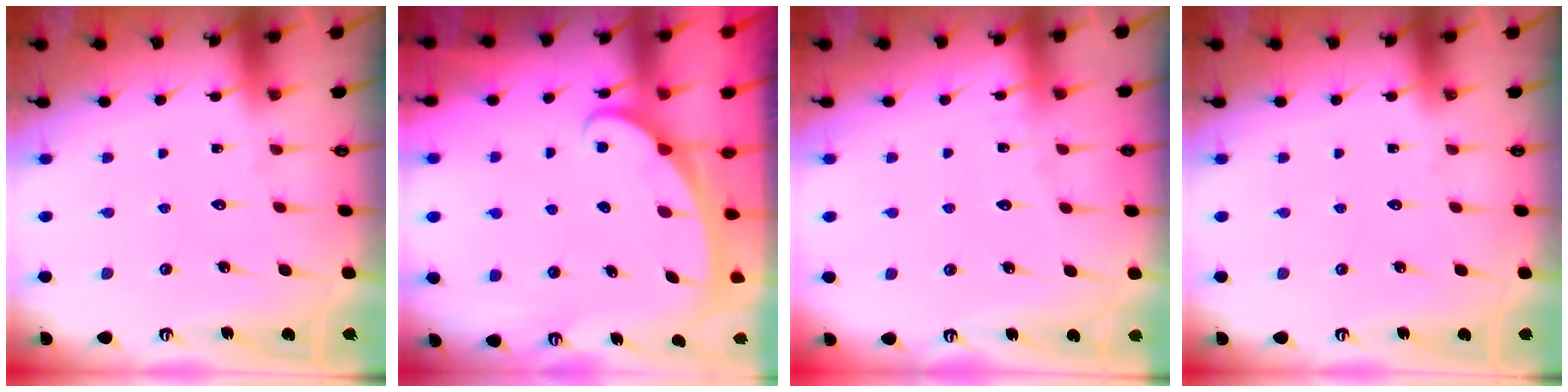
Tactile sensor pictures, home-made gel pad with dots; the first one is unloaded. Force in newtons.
{"total": 2.5, "press": 2.5, "slide": 0.3}
{"total": 3.4, "press": 3.3, "slide": 0.4}
{"total": 0.0}